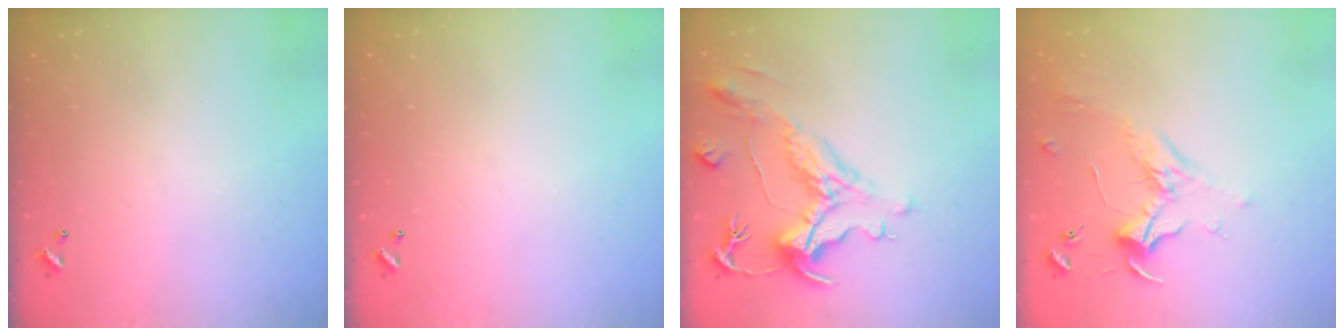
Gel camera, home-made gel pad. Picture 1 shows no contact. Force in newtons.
{"total": 0.0}
{"total": 1.9, "press": 0.8, "slide": 1.7}
{"total": 1.8, "press": 1.7, "slide": 0.7}